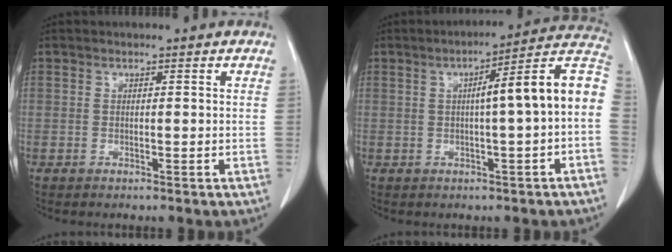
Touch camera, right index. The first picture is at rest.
{"total": 11.9, "force": [0.4, 0.3, 11.9], "torque": [-0.159, 0.036, -0.002]}